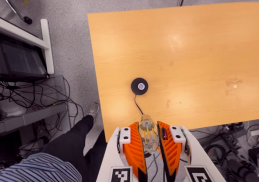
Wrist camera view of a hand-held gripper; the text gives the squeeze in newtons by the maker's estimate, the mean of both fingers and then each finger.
{"total": 21.6, "left": 26.0, "right": 17.2}